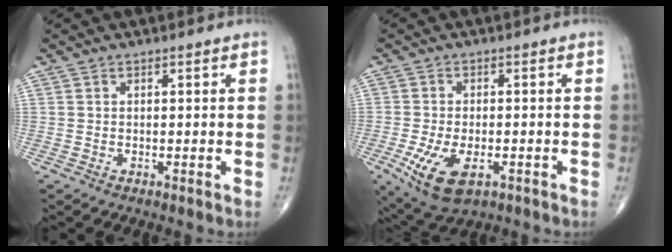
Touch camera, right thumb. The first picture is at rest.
{"total": 9.7, "force": [-3.6, 4.8, 7.7], "torque": [-0.151, -0.002, -0.053]}